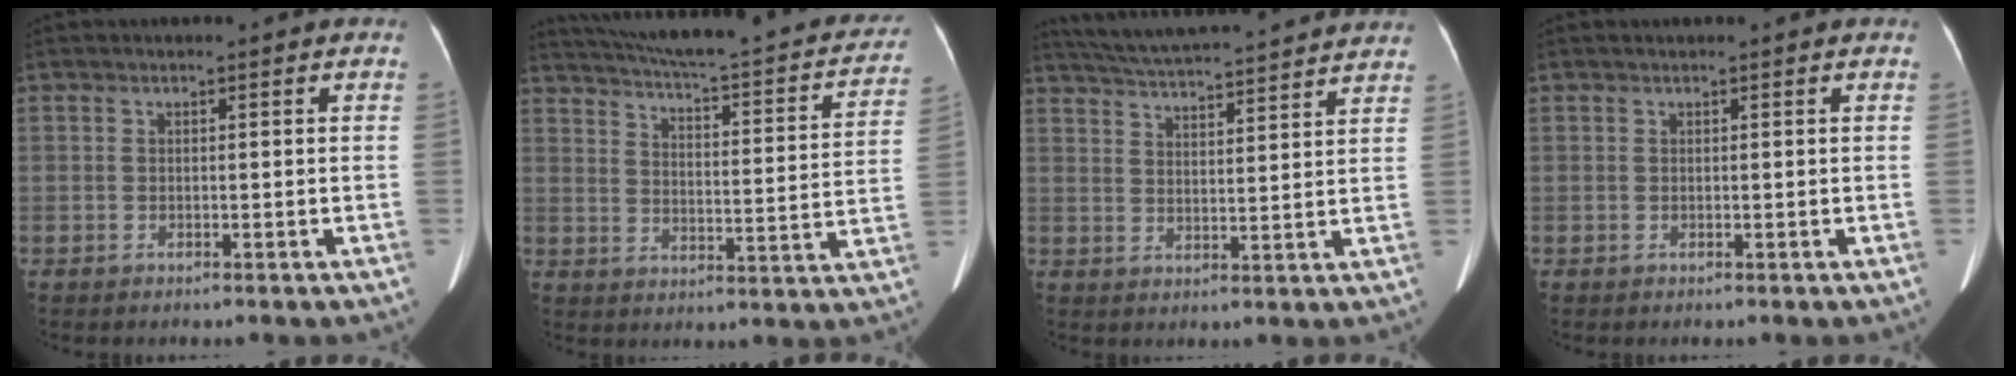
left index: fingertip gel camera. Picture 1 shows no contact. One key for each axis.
{"total": 27.1, "fx": 23.4, "fy": 4.9, "fz": 12.7, "tx": -0.201, "ty": -0.030, "tz": 0.289}
{"total": 21.3, "fx": 19.5, "fy": 1.5, "fz": 8.2, "tx": -0.142, "ty": 0.023, "tz": 0.271}
{"total": 1.4, "fx": 1.3, "fy": -0.1, "fz": 0.6, "tx": -0.007, "ty": 0.021, "tz": 0.023}